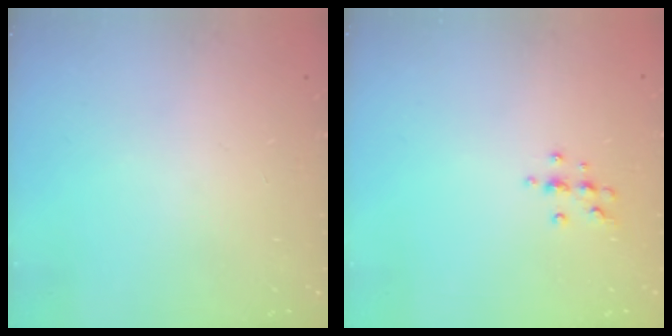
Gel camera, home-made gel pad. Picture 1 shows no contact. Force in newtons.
{"total": 7.5, "press": 7.4, "slide": 1.3}